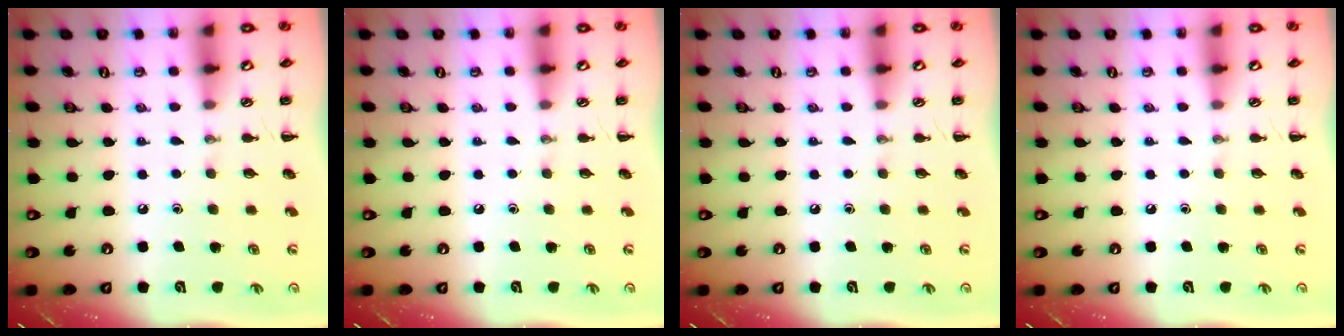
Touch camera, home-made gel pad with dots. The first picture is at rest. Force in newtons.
{"total": 0.0}
{"total": 0.0}
{"total": 0.0}